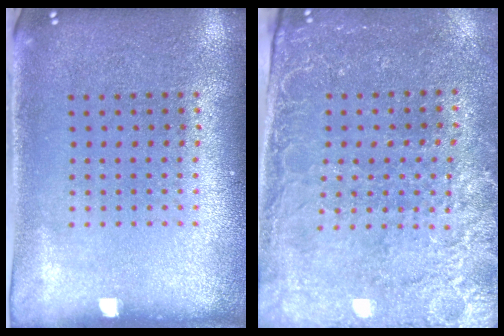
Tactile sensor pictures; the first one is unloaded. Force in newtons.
{"total": 3.0, "press": 2.8, "slide": 1.1}